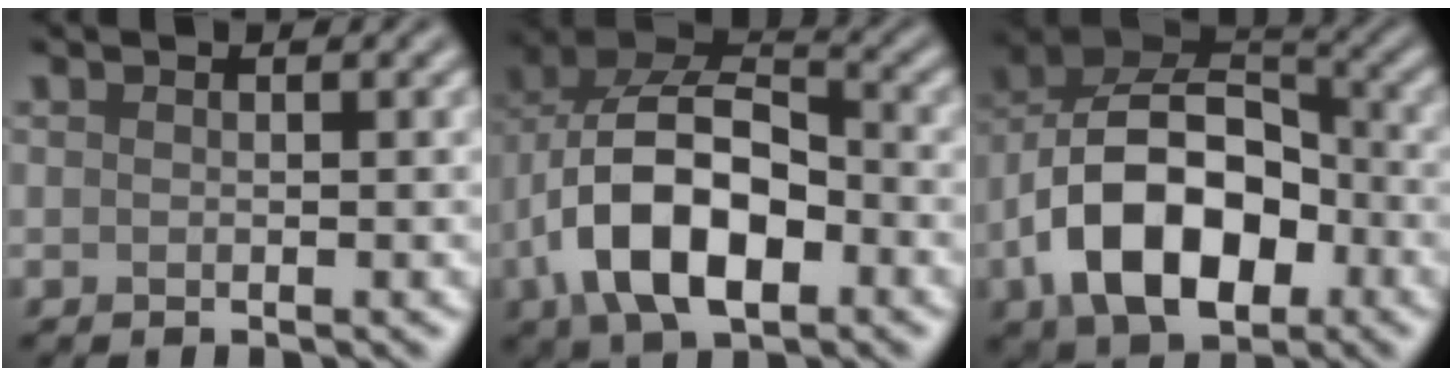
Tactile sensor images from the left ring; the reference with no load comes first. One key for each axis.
{"total": 11.4, "fx": -3.1, "fy": 6.4, "fz": 9.0, "tx": -0.171, "ty": 0.007, "tz": -0.068}
{"total": 12.2, "fx": -3.6, "fy": 7.5, "fz": 8.9, "tx": -0.162, "ty": 0.008, "tz": -0.075}